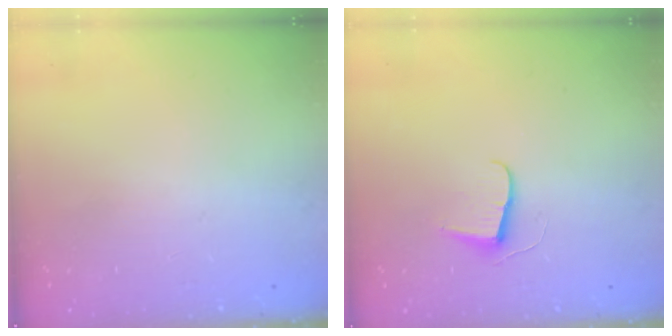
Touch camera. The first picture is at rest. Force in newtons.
{"total": 6.8, "press": 6.8, "slide": 0.5}